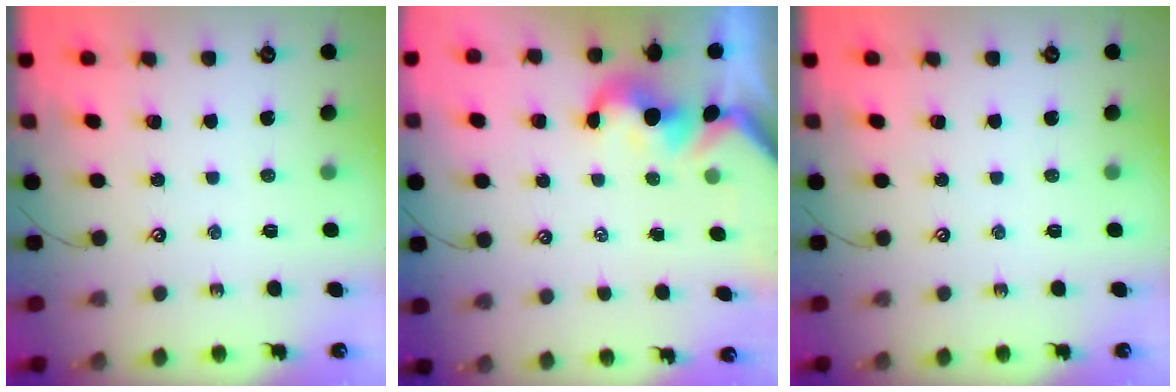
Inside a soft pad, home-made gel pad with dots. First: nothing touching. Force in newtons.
{"total": 0.8, "press": 0.6, "slide": 0.4}
{"total": 0.0}